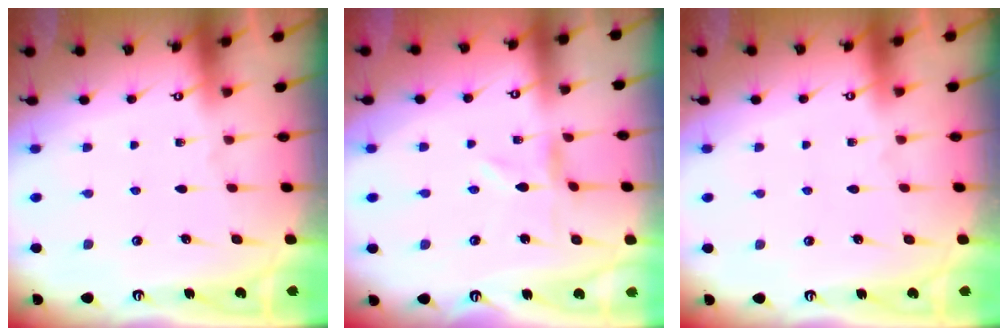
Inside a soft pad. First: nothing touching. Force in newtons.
{"total": 0.7, "press": 0.7, "slide": 0.2}
{"total": 1.8, "press": 1.8, "slide": 0.1}